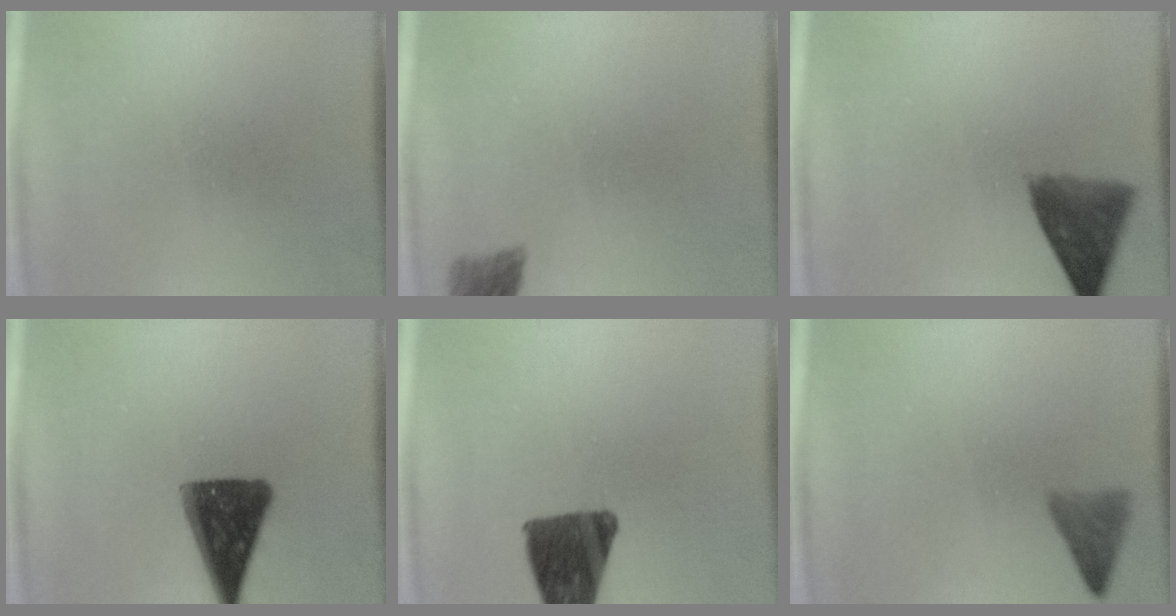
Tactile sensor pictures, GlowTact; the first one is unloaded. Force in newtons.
{"total": 2.8}
{"total": 7.4}
{"total": 13.0}
{"total": 11.9}
{"total": 2.8}